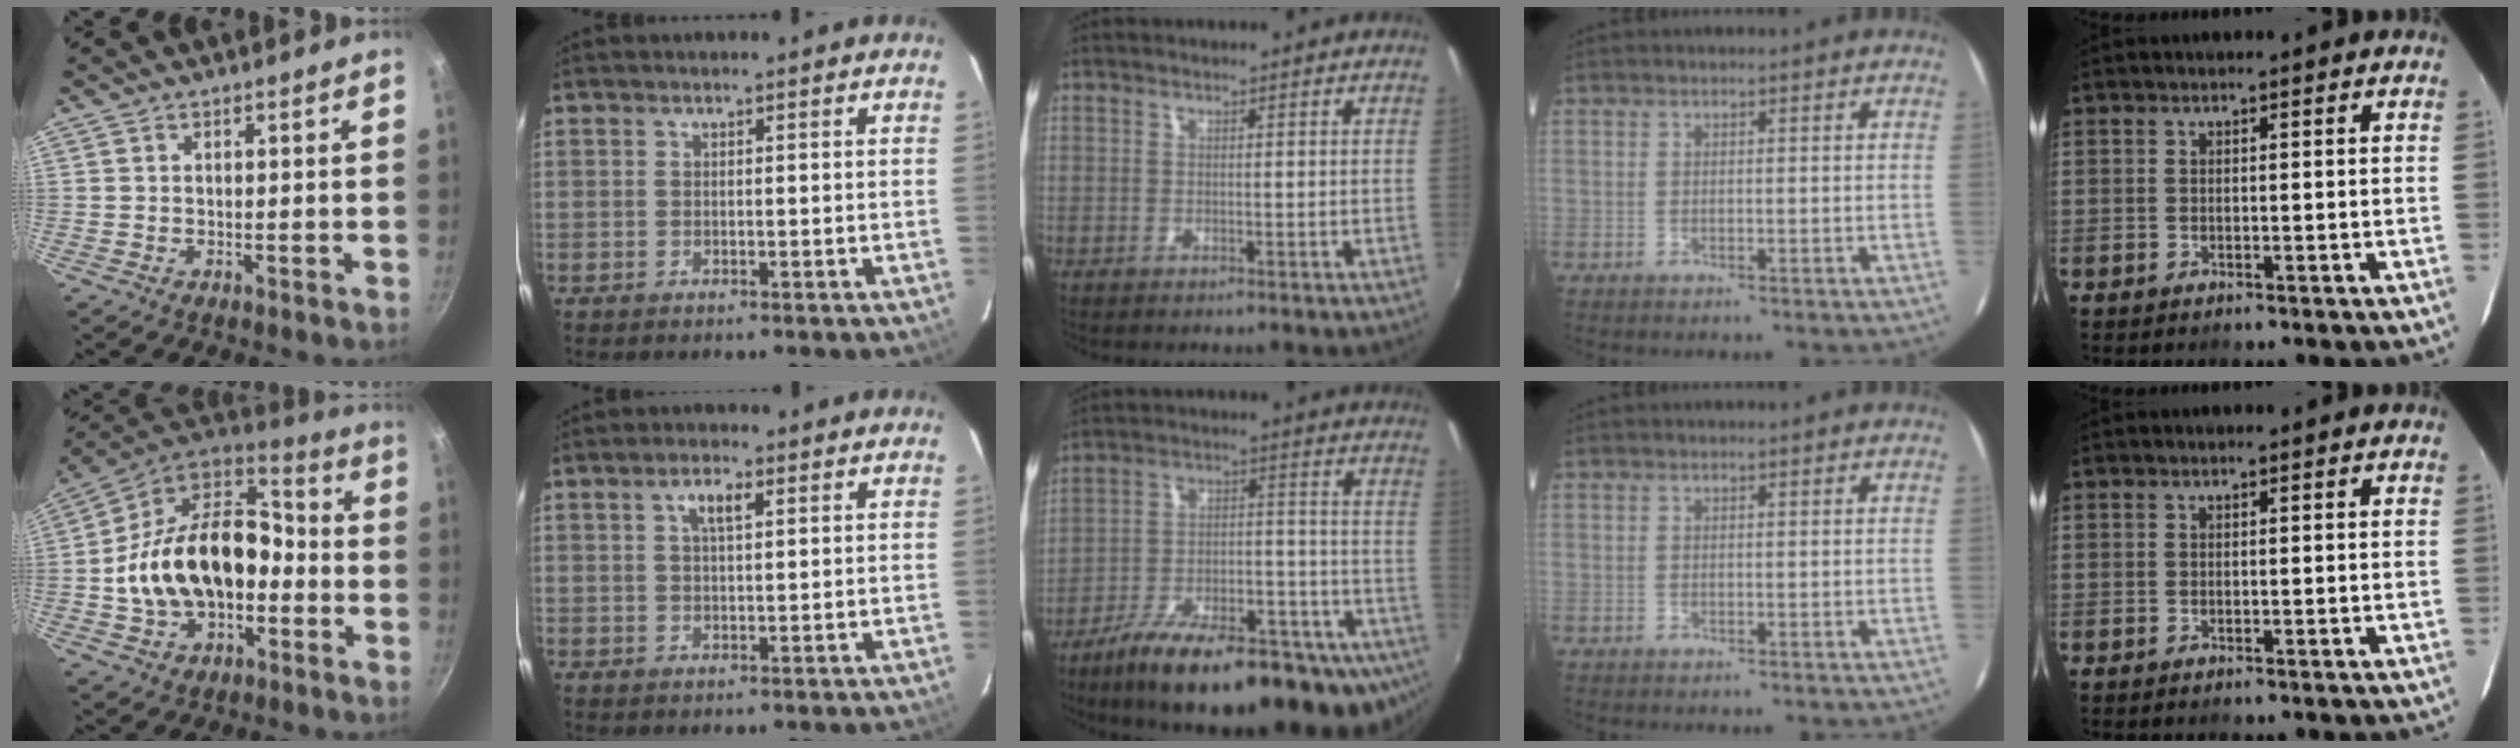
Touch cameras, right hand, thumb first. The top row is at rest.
{"thumb": {"total": 22.3, "force": [-3.4, 15.0, 16.2], "torque": [-0.266, 0.063, -0.062]}, "index": {"total": 3.4, "force": [1.3, 1.2, 2.9], "torque": [-0.053, 0.008, 0.024]}, "middle": {"total": 28.0, "force": [-19.9, 8.6, 17.8], "torque": [-0.257, -0.031, -0.273]}}